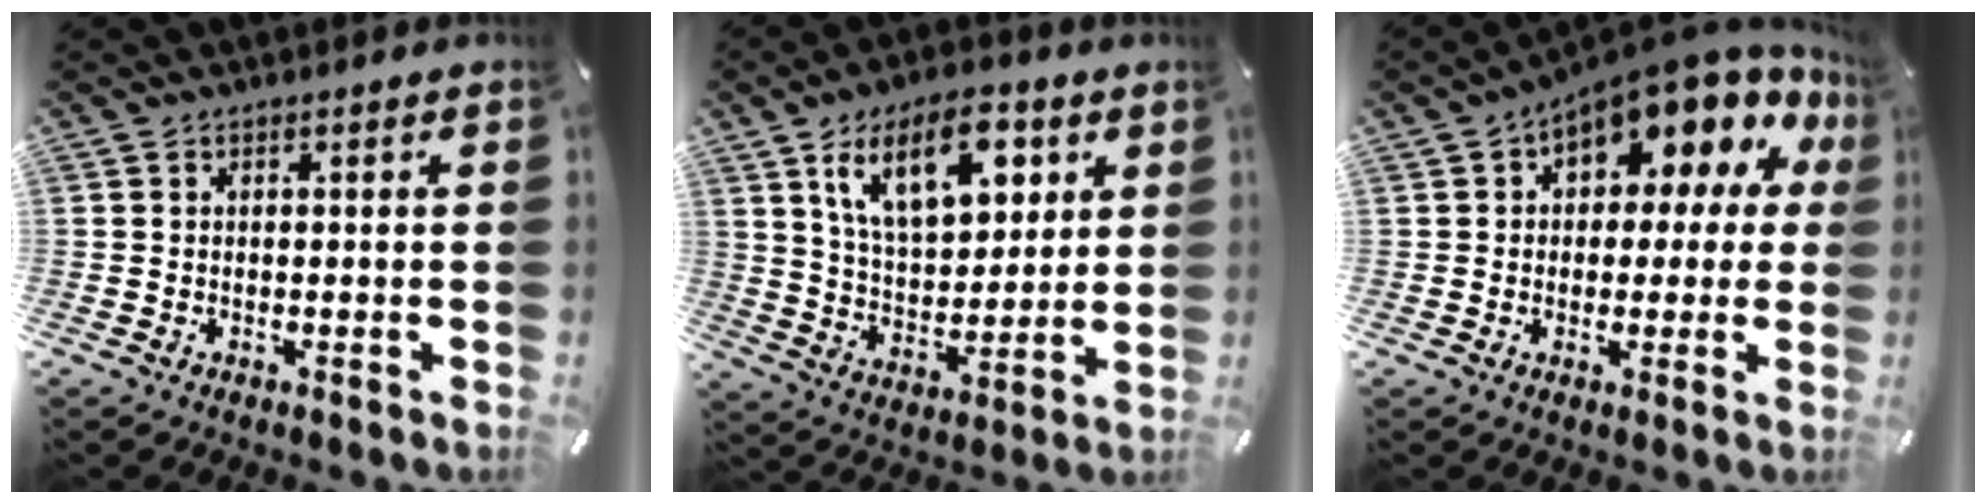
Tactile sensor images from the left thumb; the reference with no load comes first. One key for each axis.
{"total": 16.8, "fx": 8.4, "fy": 9.1, "fz": 11.4, "tx": -0.193, "ty": -0.013, "tz": 0.147}
{"total": 10.6, "fx": 6.6, "fy": 5.3, "fz": 6.4, "tx": -0.080, "ty": -0.064, "tz": 0.112}